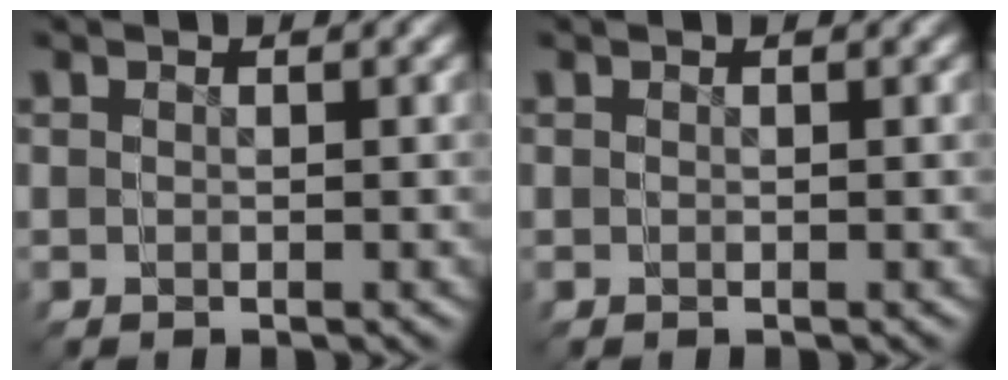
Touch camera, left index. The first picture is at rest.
{"total": 0.0}